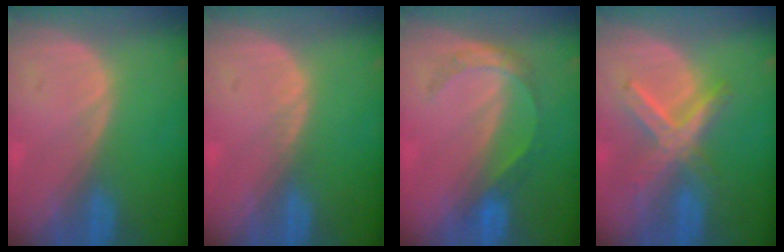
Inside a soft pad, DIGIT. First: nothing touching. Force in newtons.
{"total": 0.5, "press": 0.5, "slide": 0.1}
{"total": 4.4, "press": 4.2, "slide": 1.2}
{"total": 7.4, "press": 6.4, "slide": 3.7}